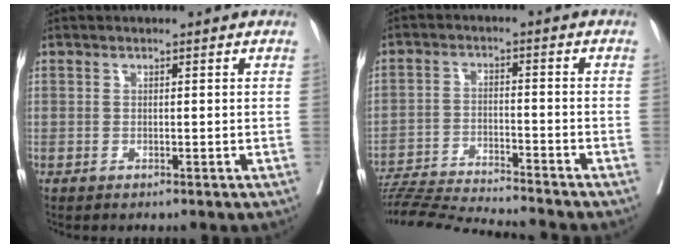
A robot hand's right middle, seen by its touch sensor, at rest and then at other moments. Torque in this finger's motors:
{"motor_torque": [0.06, -1.41, -0.02, 0.01]}